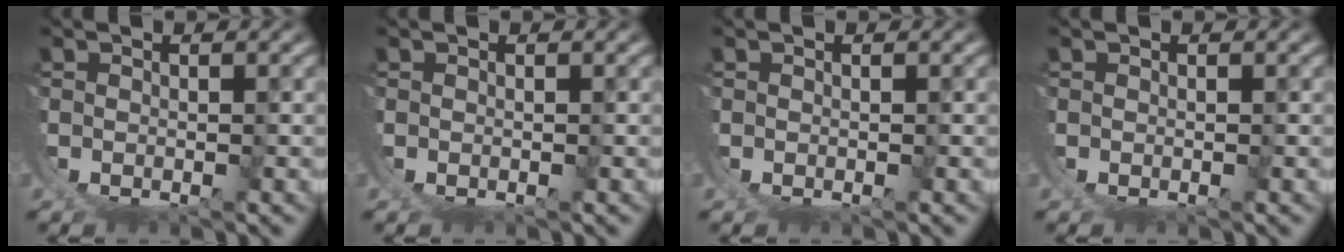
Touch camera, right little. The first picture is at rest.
{"total": 0.0}
{"total": 0.0}
{"total": 0.0}